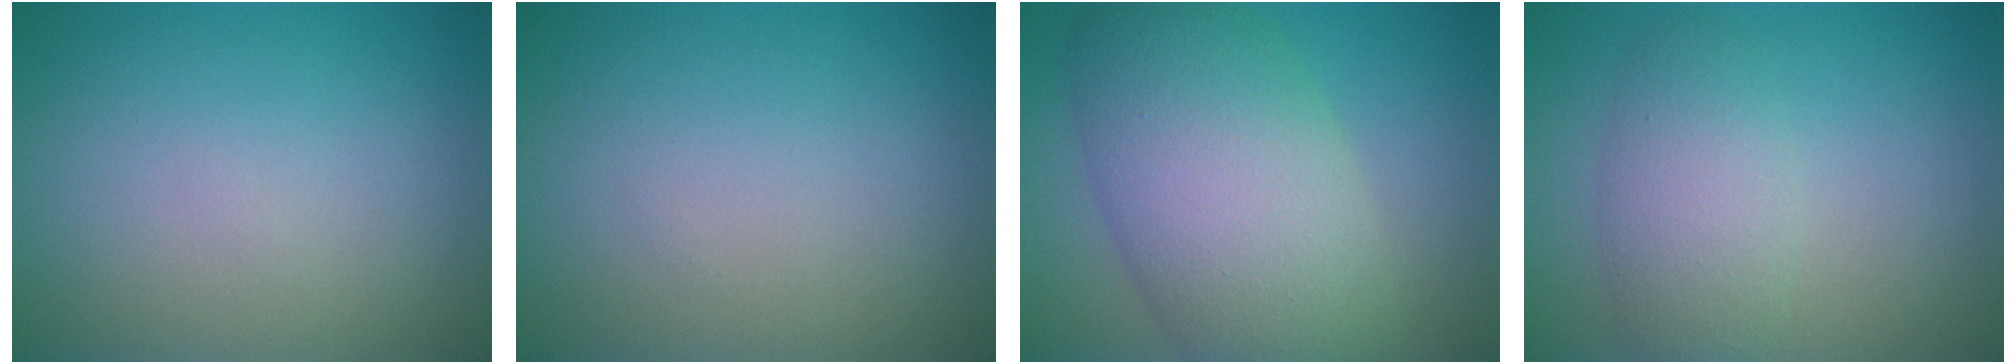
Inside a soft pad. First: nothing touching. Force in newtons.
{"total": 0.0}
{"total": 10.6, "press": 10.6, "slide": 0.8}
{"total": 3.8, "press": 3.8, "slide": 0.1}